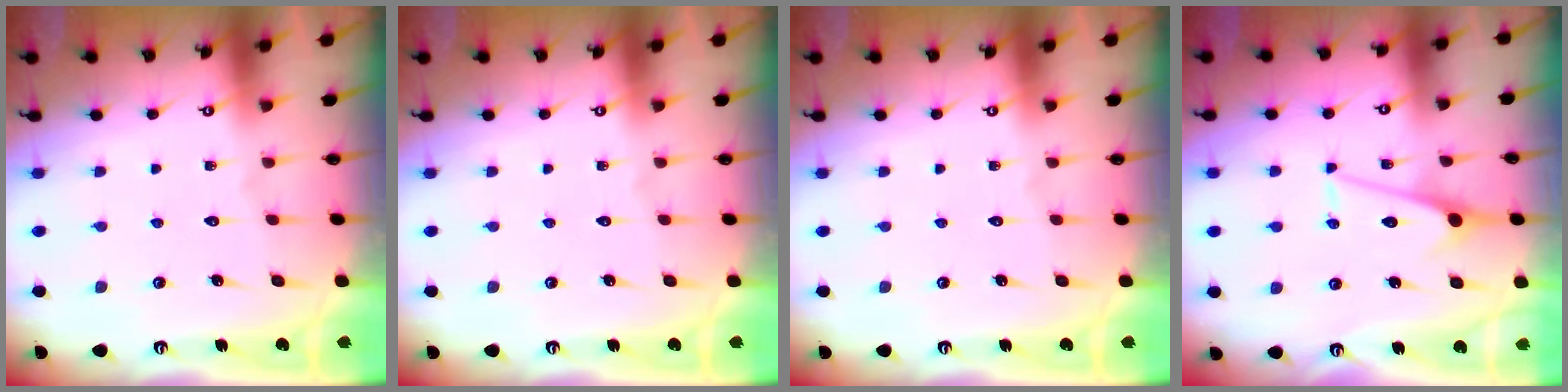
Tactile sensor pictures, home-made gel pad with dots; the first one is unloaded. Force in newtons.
{"total": 0.0}
{"total": 0.0}
{"total": 6.4, "press": 6.4, "slide": 0.7}